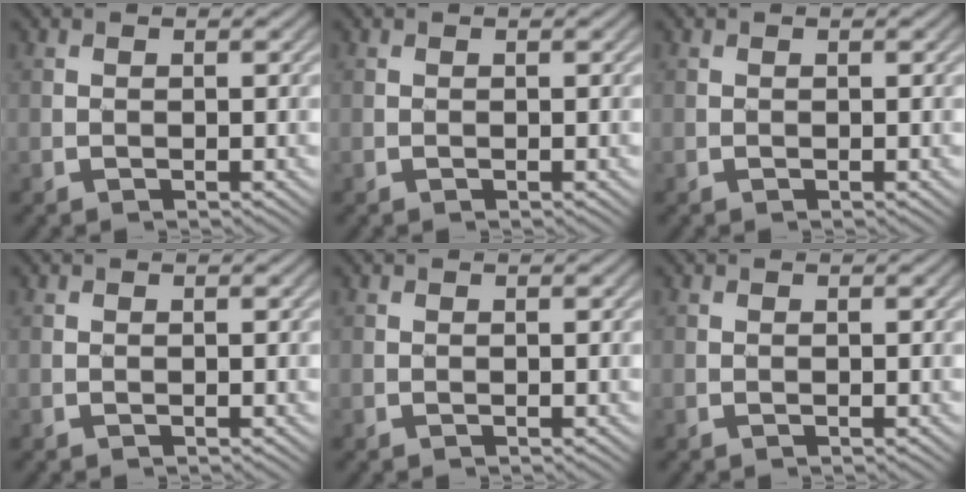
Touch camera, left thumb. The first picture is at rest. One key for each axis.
{"total": 0.0}
{"total": 0.0}
{"total": 0.0}
{"total": 0.0}
{"total": 0.0}